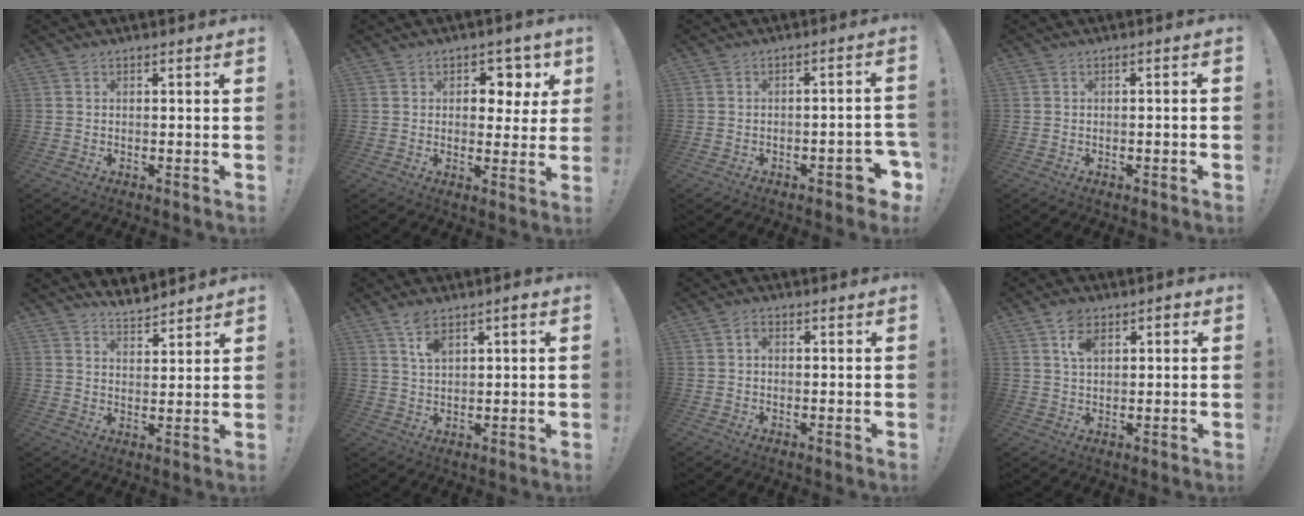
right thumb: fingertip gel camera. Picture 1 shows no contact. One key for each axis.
{"total": 6.8, "fx": 3.5, "fy": 5.0, "fz": 2.9, "tx": -0.025, "ty": -0.028, "tz": 0.061}
{"total": 5.3, "fx": -3.0, "fy": 1.7, "fz": 4.0, "tx": -0.050, "ty": 0.012, "tz": -0.045}
{"total": 1.3, "fx": -0.8, "fy": -0.3, "fz": 0.9, "tx": -0.016, "ty": -0.001, "tz": -0.014}
{"total": 5.2, "fx": 5.0, "fy": 1.2, "fz": 1.0, "tx": -0.005, "ty": -0.042, "tz": 0.089}
{"total": 5.5, "fx": 2.8, "fy": 2.2, "fz": 4.1, "tx": -0.069, "ty": -0.006, "tz": 0.049}
{"total": 1.6, "fx": 0.1, "fy": 1.3, "fz": 1.0, "tx": -0.021, "ty": 0.006, "tz": 0.000}
{"total": 6.4, "fx": 2.5, "fy": 4.1, "fz": 4.3, "tx": -0.064, "ty": 0.002, "tz": 0.044}